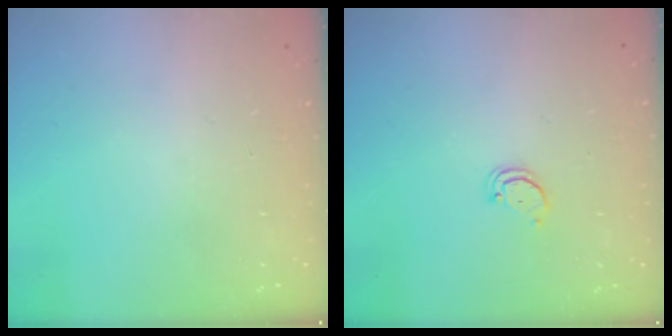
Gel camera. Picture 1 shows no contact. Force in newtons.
{"total": 2.1, "press": 2.1, "slide": 0.2}